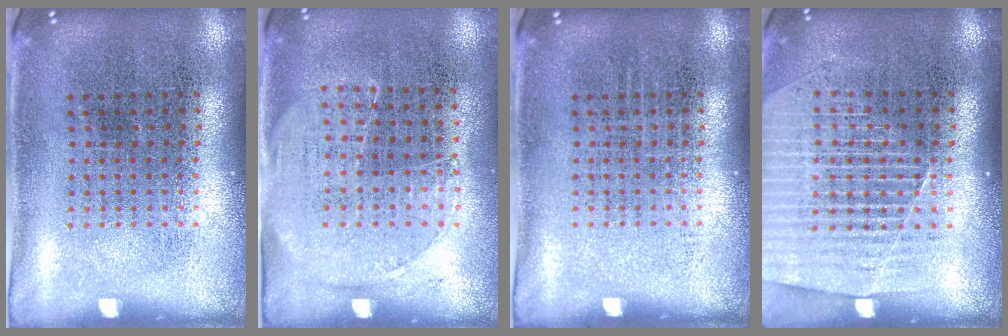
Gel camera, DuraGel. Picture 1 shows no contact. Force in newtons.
{"total": 1.4, "press": 1.2, "slide": 0.7}
{"total": 0.0}
{"total": 1.5, "press": 1.4, "slide": 0.5}